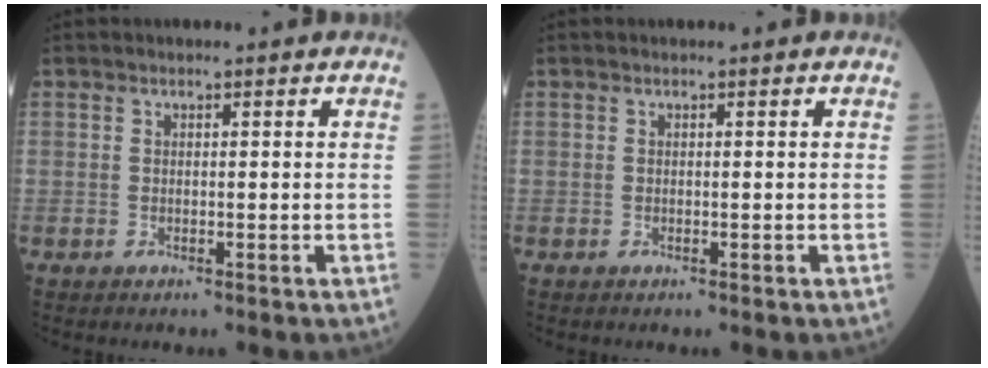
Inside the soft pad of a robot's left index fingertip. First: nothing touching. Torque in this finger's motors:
{"motor_torque": [-0.11, -0.04, 0.03, 0.01]}